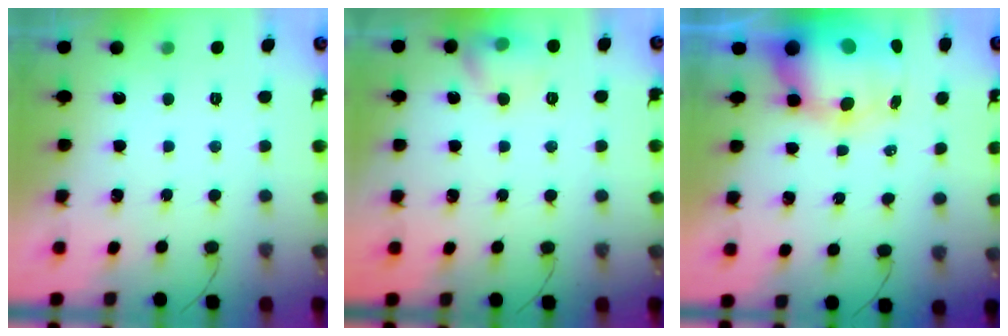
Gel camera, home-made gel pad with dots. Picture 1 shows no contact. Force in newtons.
{"total": 9.1, "press": 8.0, "slide": 4.2}
{"total": 13.3, "press": 13.0, "slide": 3.0}